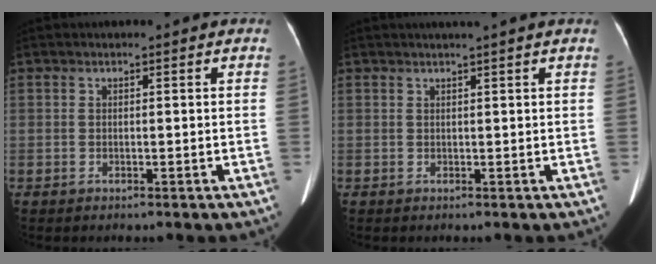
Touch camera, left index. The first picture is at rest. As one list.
[{"total": 1.9, "force": [1.6, -0.5, 1.0], "torque": [-0.012, 0.007, 0.028]}]